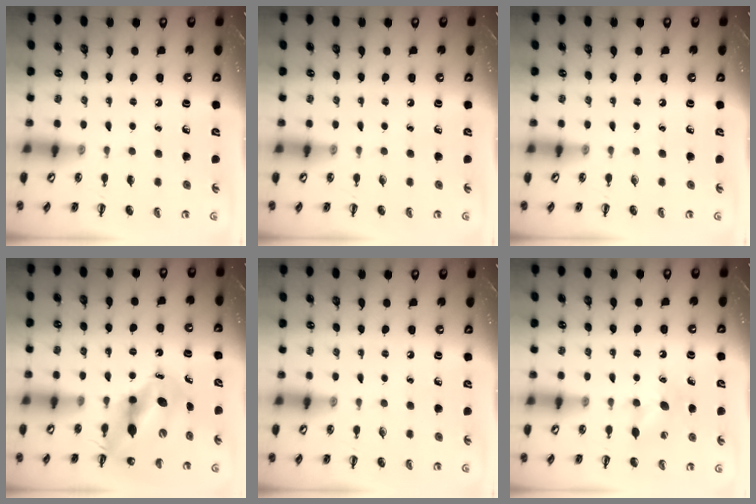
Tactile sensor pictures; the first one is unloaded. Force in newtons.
{"total": 0.0}
{"total": 0.0}
{"total": 11.0, "press": 10.5, "slide": 3.2}
{"total": 0.0}
{"total": 6.2, "press": 6.0, "slide": 1.4}